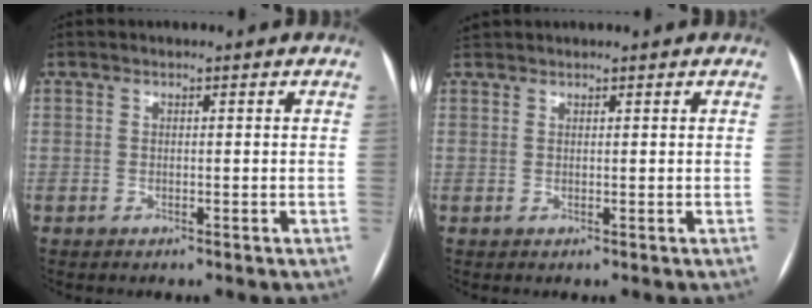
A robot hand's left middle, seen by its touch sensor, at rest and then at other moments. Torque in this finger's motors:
{"motor_torque": [-0.02, 0.02, -0.37, -0.17]}